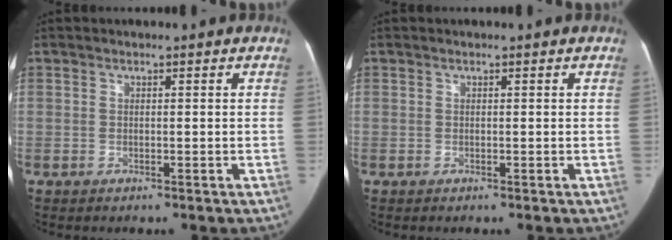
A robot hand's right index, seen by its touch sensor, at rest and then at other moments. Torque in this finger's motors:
{"motor_torque": [0.00, 0.00, 0.00, 0.00]}